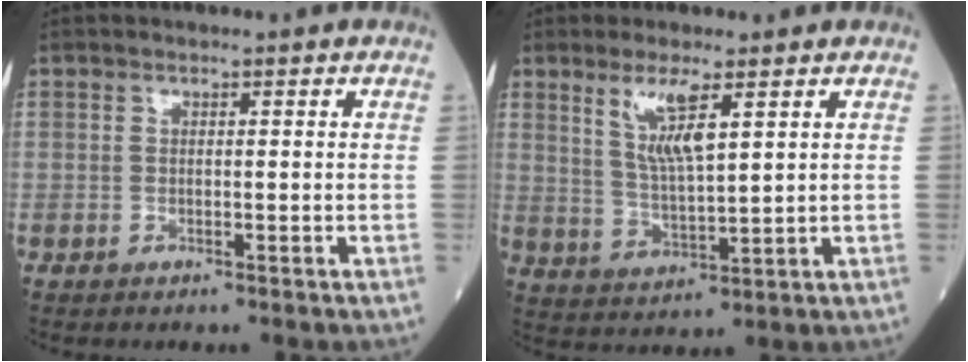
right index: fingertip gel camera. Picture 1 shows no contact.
{"total": 6.8, "force": [3.3, 0.8, 5.9], "torque": [-0.117, -0.010, 0.068]}